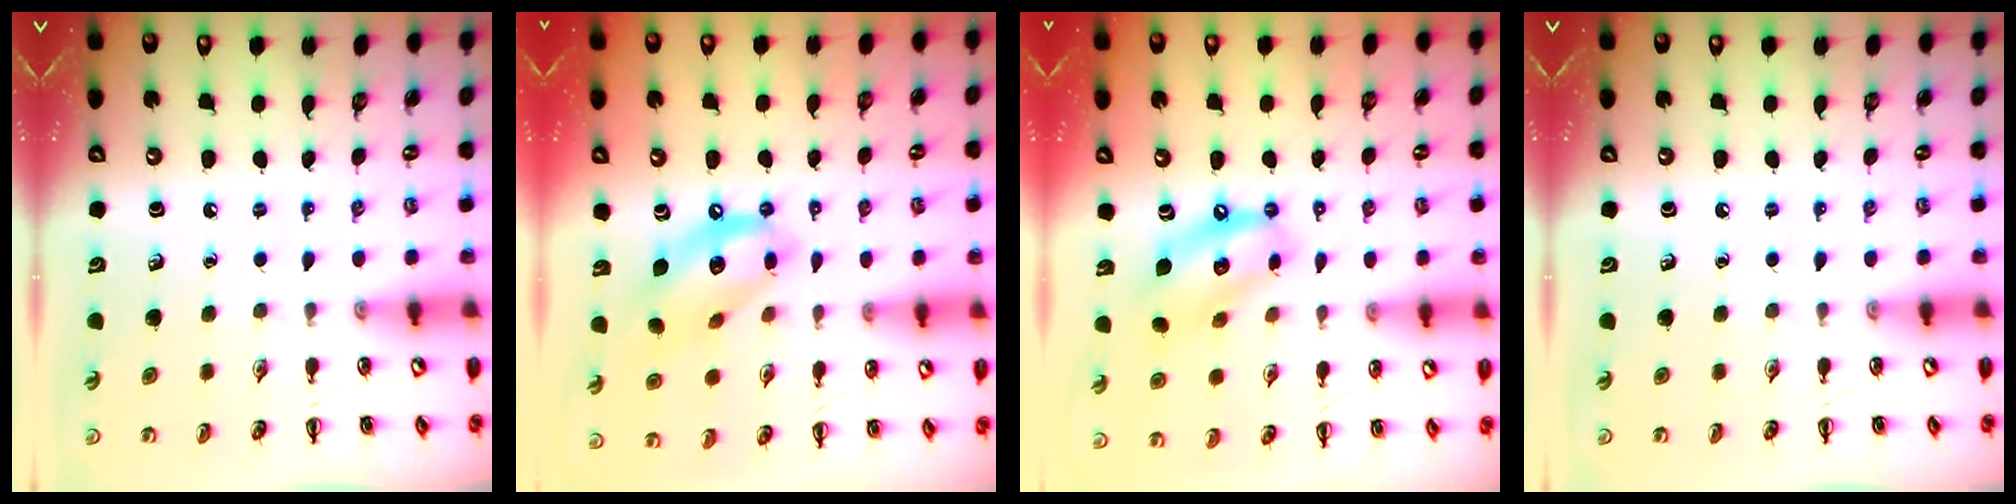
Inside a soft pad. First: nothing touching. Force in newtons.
{"total": 14.0, "press": 13.7, "slide": 3.0}
{"total": 12.3, "press": 11.9, "slide": 3.1}
{"total": 0.0}